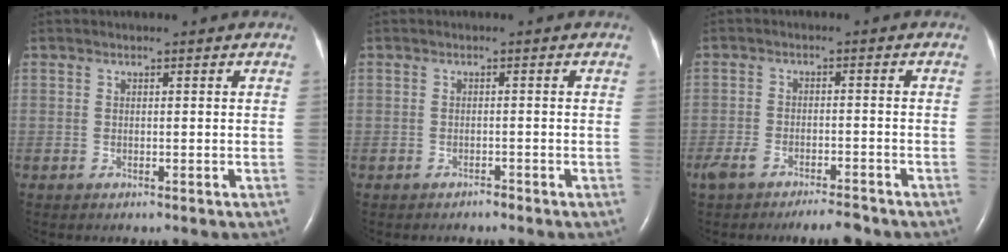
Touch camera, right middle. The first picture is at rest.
{"total": 0.7, "force": [-0.7, 0.1, 0.1], "torque": [-0.004, -0.003, -0.012]}
{"total": 6.2, "force": [-5.1, 1.7, 3.2], "torque": [-0.063, 0.000, -0.086]}